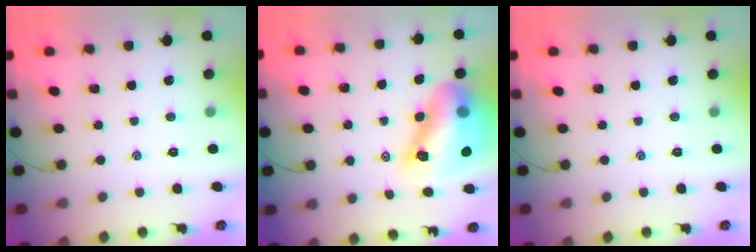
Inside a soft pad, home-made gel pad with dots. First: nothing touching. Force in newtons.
{"total": 17.7, "press": 17.0, "slide": 5.0}
{"total": 0.0}